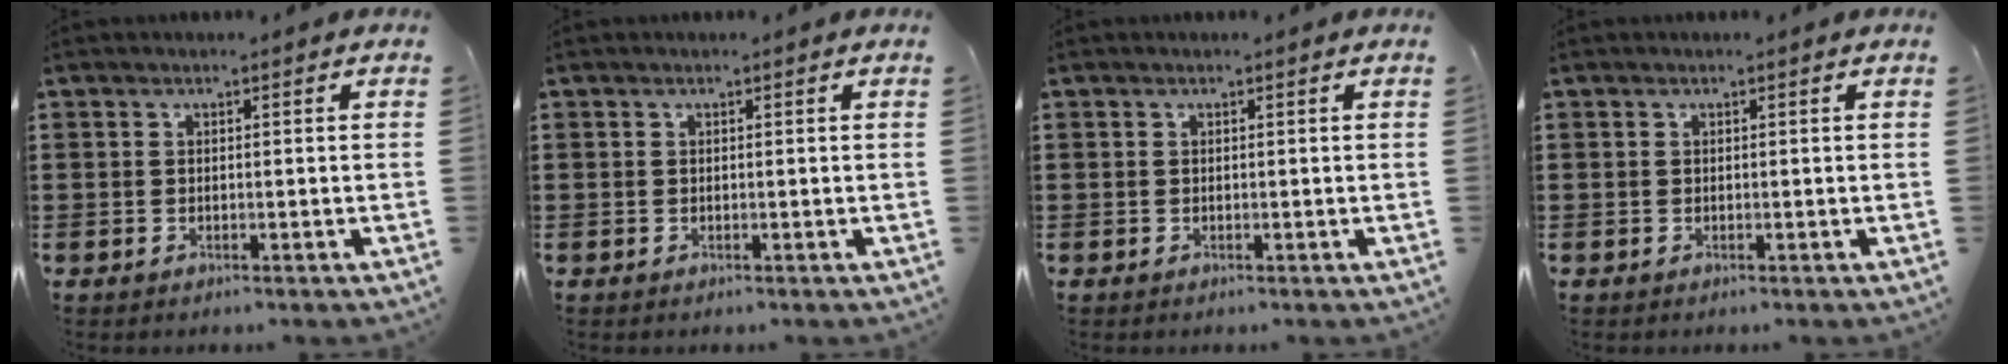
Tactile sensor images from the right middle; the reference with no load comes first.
{"total": 0.0}
{"total": 0.0}
{"total": 0.0}